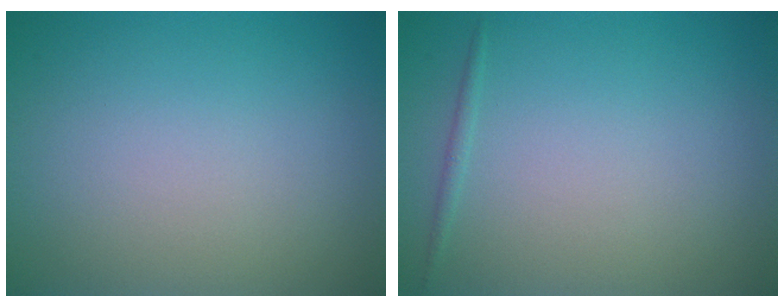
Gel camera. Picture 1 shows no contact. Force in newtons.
{"total": 0.6, "press": 0.6, "slide": 0.1}